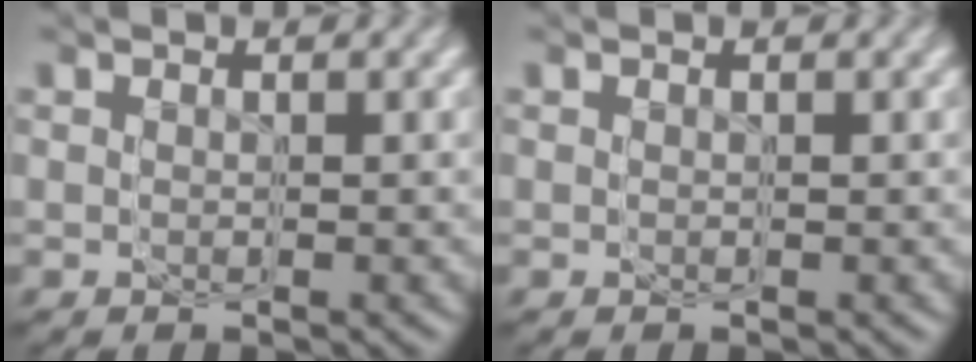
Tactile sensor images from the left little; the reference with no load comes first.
{"total": 0.0}